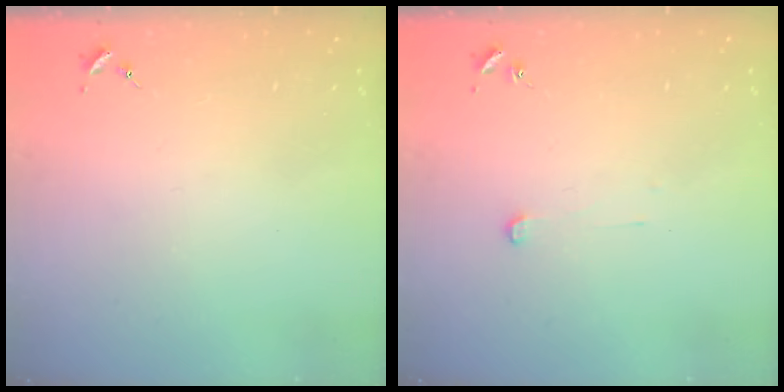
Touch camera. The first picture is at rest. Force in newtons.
{"total": 2.9, "press": 2.9, "slide": 0.2}